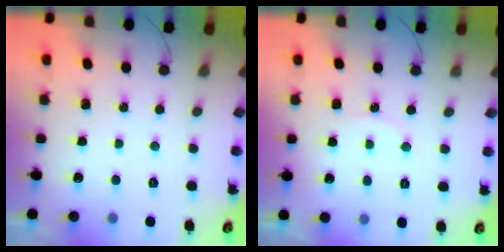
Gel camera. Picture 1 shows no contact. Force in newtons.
{"total": 4.5, "press": 4.5, "slide": 0.5}